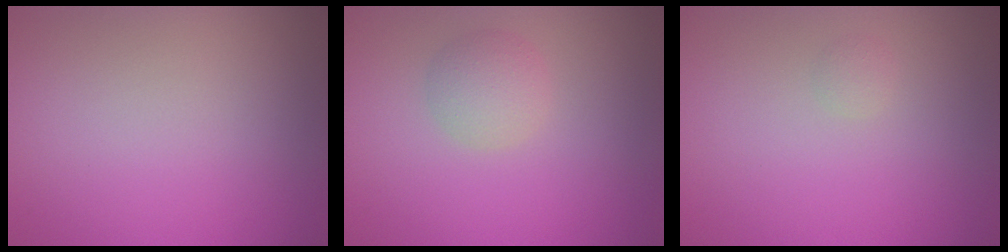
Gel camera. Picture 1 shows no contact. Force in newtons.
{"total": 2.3, "press": 2.3, "slide": 0.1}
{"total": 0.6, "press": 0.6, "slide": 0.1}